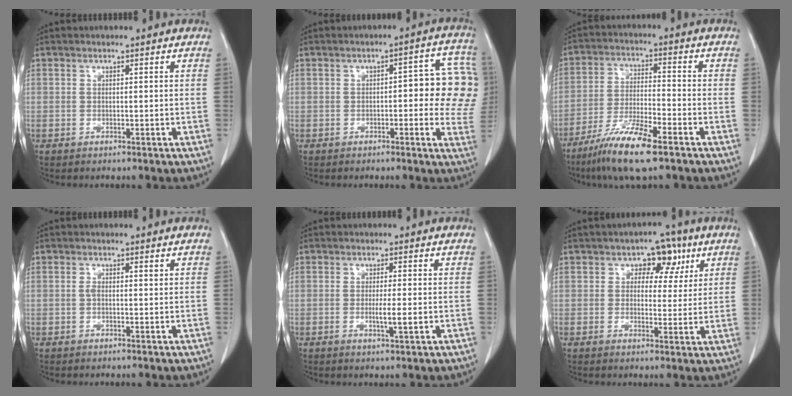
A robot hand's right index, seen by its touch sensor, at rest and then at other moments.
{"total": 11.4, "force": [1.1, 4.2, 10.5], "torque": [-0.107, 0.028, 0.011]}
{"total": 10.3, "force": [-6.8, 1.0, 7.7], "torque": [-0.155, -0.025, -0.127]}
{"total": 1.1, "force": [0.2, 0.4, 1.0], "torque": [-0.023, 0.003, 0.003]}
{"total": 2.9, "force": [-0.5, 0.0, 2.8], "torque": [-0.052, -0.006, -0.010]}
{"total": 5.9, "force": [2.6, 3.9, 3.6], "torque": [-0.035, 0.014, 0.032]}